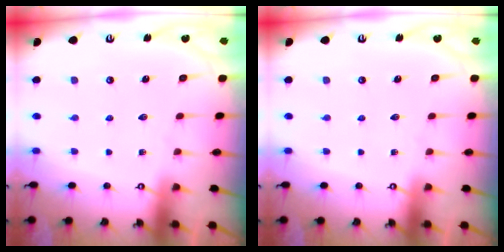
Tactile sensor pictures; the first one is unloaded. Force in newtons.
{"total": 0.0}